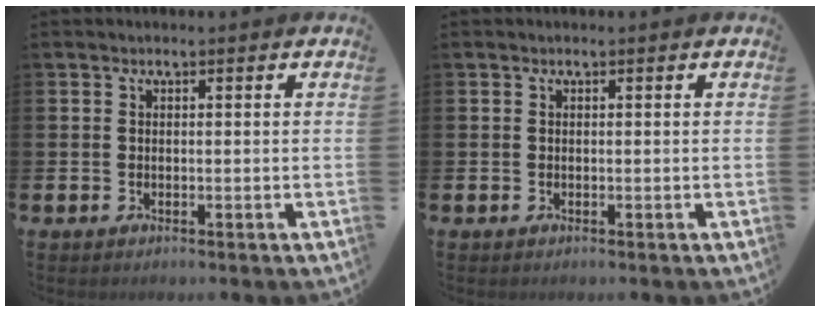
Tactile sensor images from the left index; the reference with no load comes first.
{"total": 0.0}